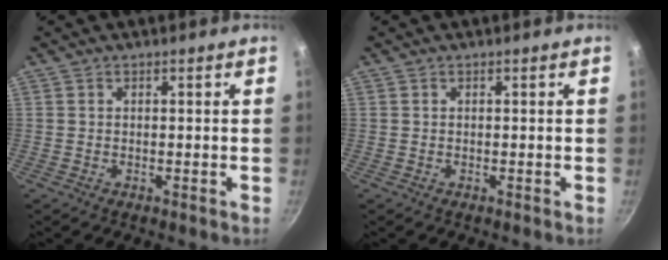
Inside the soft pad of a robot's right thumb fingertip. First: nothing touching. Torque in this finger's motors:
{"motor_torque": [-0.11, 0.10, -0.06, -0.05, 0.02]}